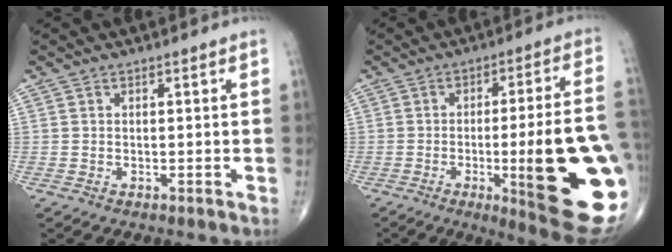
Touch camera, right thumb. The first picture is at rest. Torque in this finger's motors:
{"motor_torque": [2.50, 2.51, 2.48, -0.29, 0.49]}